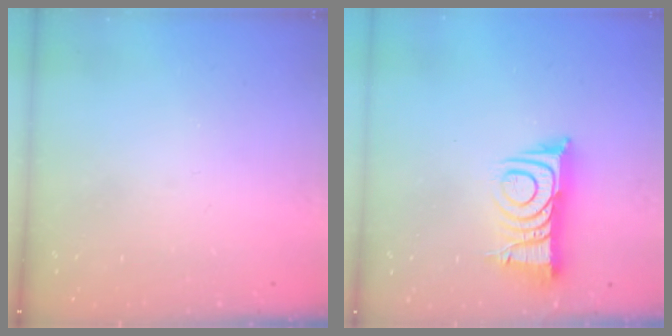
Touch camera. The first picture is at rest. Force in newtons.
{"total": 11.0, "press": 11.0, "slide": 0.6}